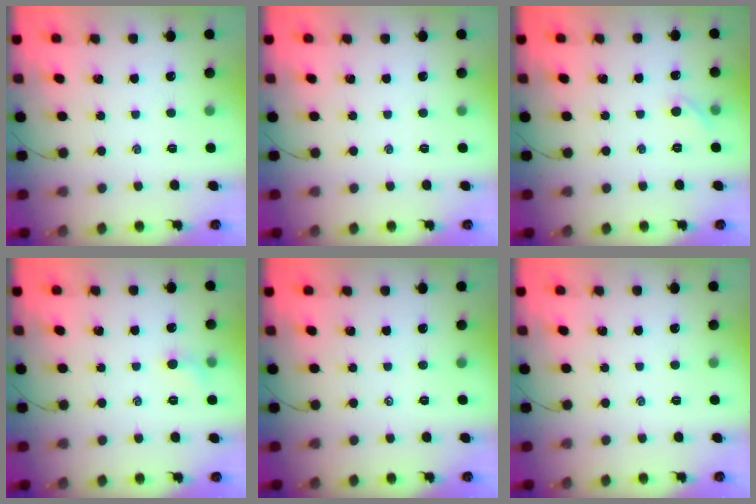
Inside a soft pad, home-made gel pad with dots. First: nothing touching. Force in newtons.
{"total": 0.0}
{"total": 4.4, "press": 4.0, "slide": 1.6}
{"total": 5.1, "press": 4.8, "slide": 1.6}
{"total": 0.0}
{"total": 0.0}